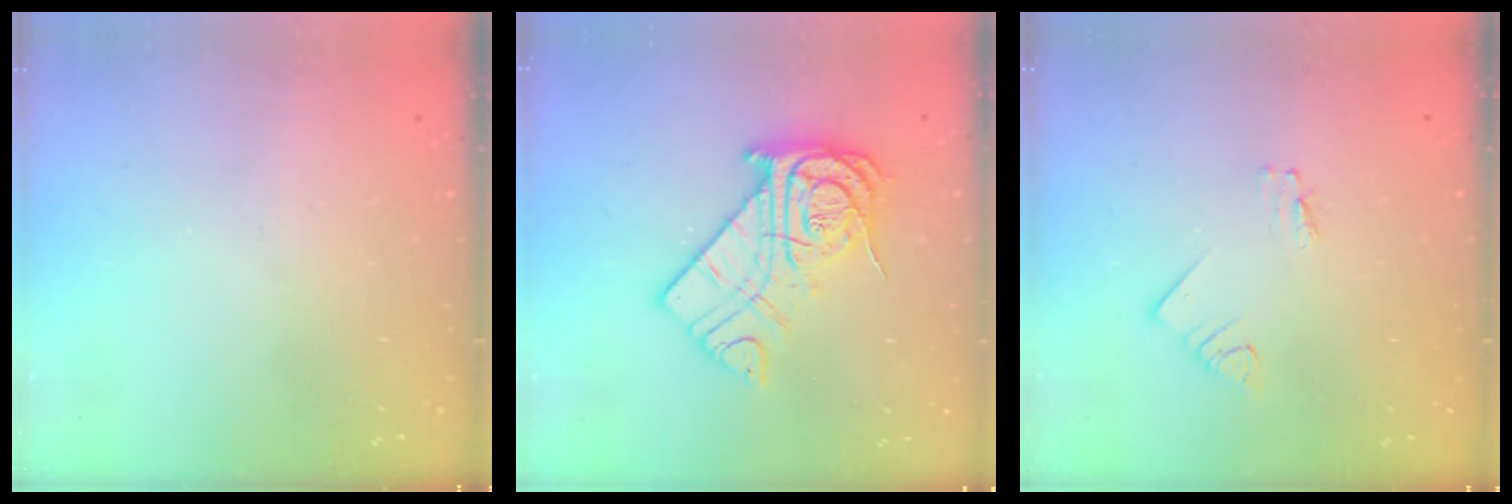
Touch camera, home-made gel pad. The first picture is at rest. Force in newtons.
{"total": 16.8, "press": 16.7, "slide": 1.7}
{"total": 1.6, "press": 1.6, "slide": 0.1}